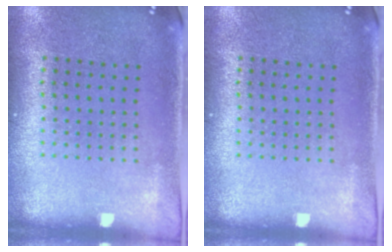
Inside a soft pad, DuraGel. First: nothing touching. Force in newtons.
{"total": 0.0}